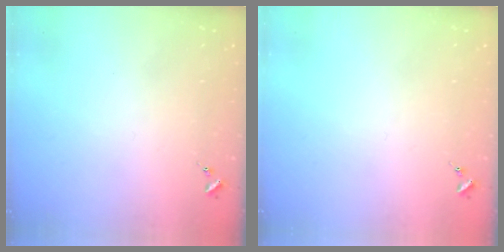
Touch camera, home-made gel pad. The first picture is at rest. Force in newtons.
{"total": 0.0}